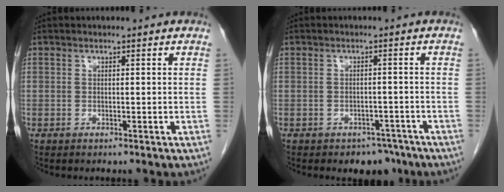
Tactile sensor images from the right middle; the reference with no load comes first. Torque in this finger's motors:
{"motor_torque": [0.06, -0.06, -0.01, -0.01]}